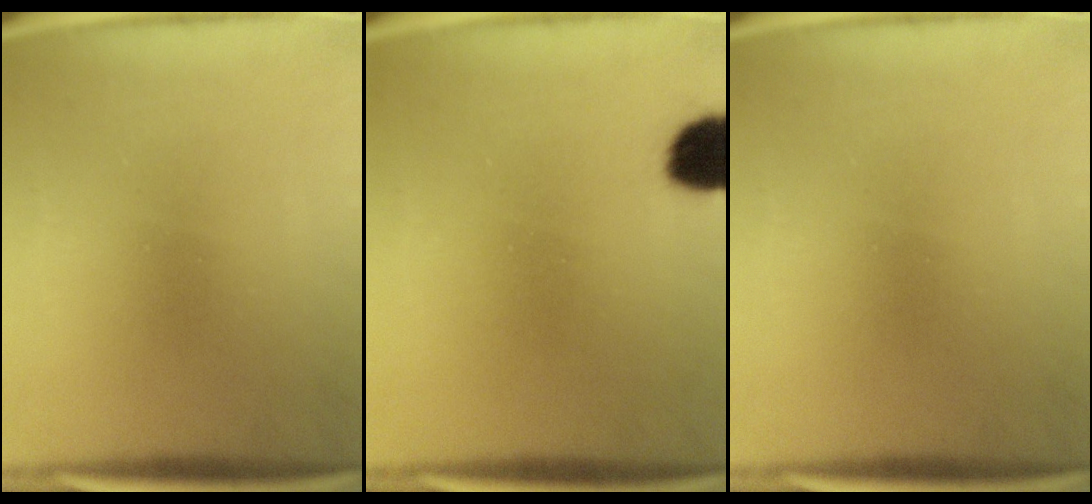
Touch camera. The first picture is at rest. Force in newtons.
{"total": 7.2}
{"total": 0.0}